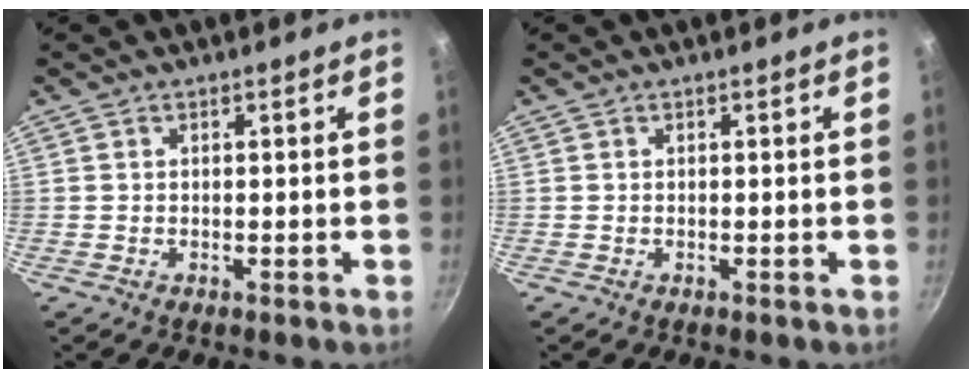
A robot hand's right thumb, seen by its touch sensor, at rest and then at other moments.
{"total": 0.0}